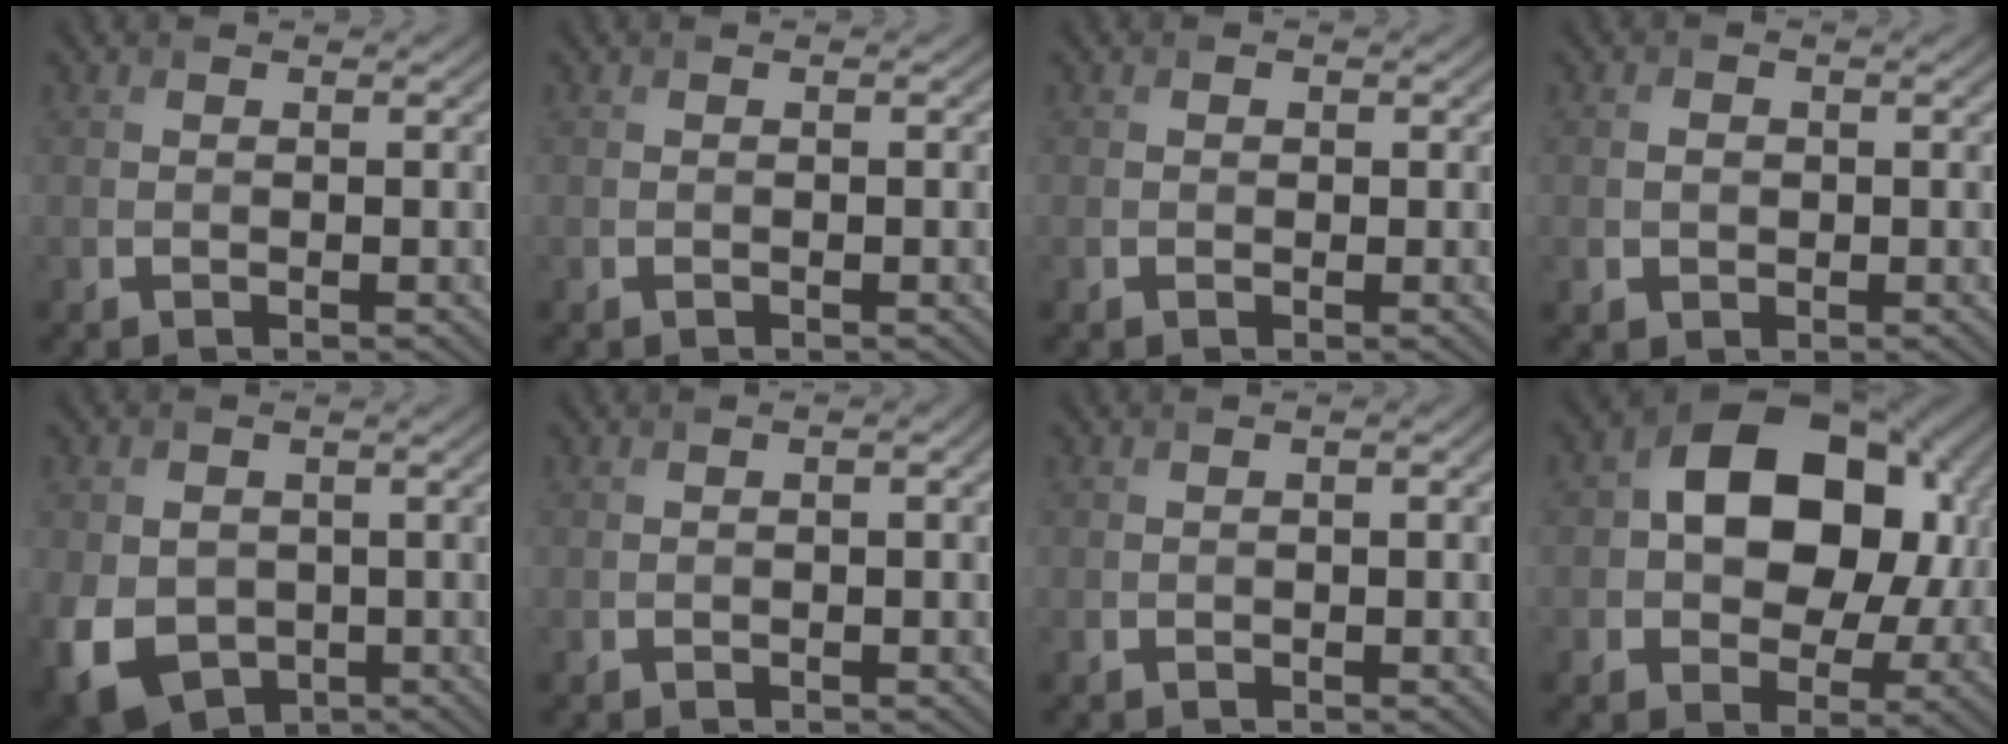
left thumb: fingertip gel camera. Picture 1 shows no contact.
{"total": 0.0}
{"total": 0.5, "force": [-0.2, 0.5, 0.1], "torque": [-0.005, -0.002, -0.008]}
{"total": 1.5, "force": [-0.5, 1.3, 0.6], "torque": [-0.016, -0.002, -0.013]}
{"total": 9.7, "force": [-2.7, 7.4, 5.7], "torque": [-0.134, -0.021, -0.044]}
{"total": 1.7, "force": [-0.2, 0.7, 1.6], "torque": [-0.023, 0.005, 0.000]}
{"total": 1.3, "force": [-0.3, 0.5, 1.2], "torque": [-0.018, 0.005, -0.003]}
{"total": 14.8, "force": [1.9, 10.3, 10.5], "torque": [-0.155, 0.008, 0.030]}